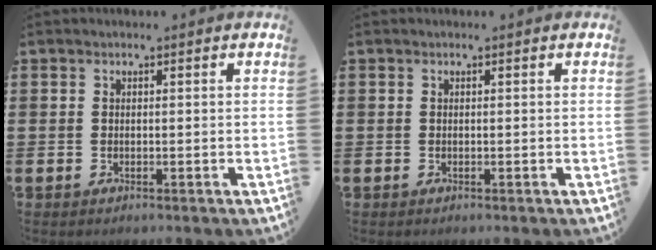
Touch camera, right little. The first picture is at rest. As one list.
[{"total": 0.0}]